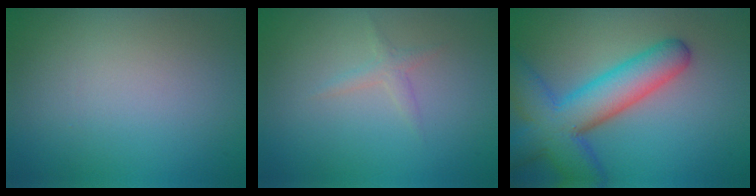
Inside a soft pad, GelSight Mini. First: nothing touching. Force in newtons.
{"total": 1.0, "press": 1.0, "slide": 0.0}
{"total": 8.8, "press": 8.8, "slide": 0.4}